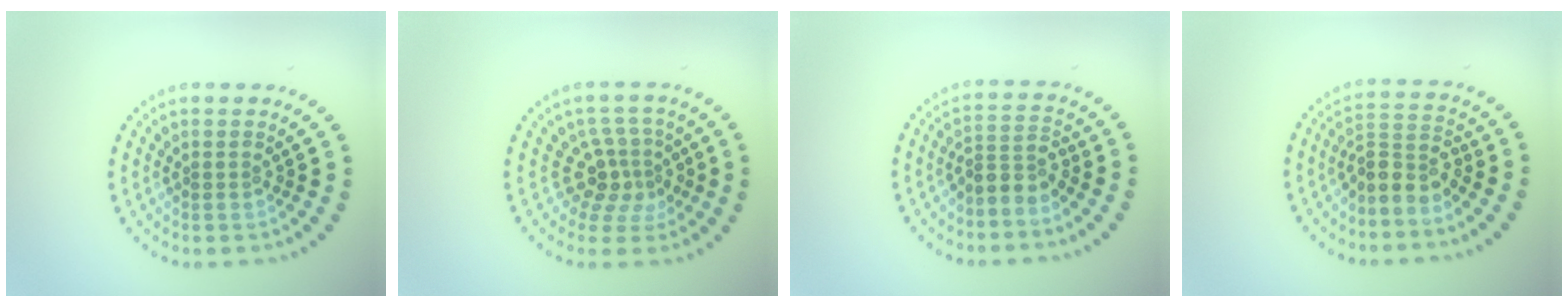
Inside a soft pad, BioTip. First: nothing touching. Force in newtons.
{"total": 3.3, "press": 2.4, "slide": 2.2}
{"total": 2.6, "press": 1.9, "slide": 1.7}
{"total": 2.9, "press": 2.3, "slide": 1.7}